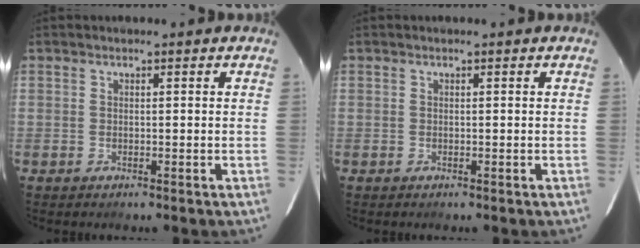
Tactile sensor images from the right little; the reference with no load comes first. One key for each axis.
{"total": 0.0}